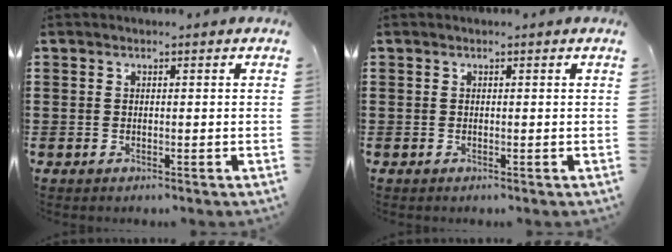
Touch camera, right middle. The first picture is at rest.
{"total": 0.0}